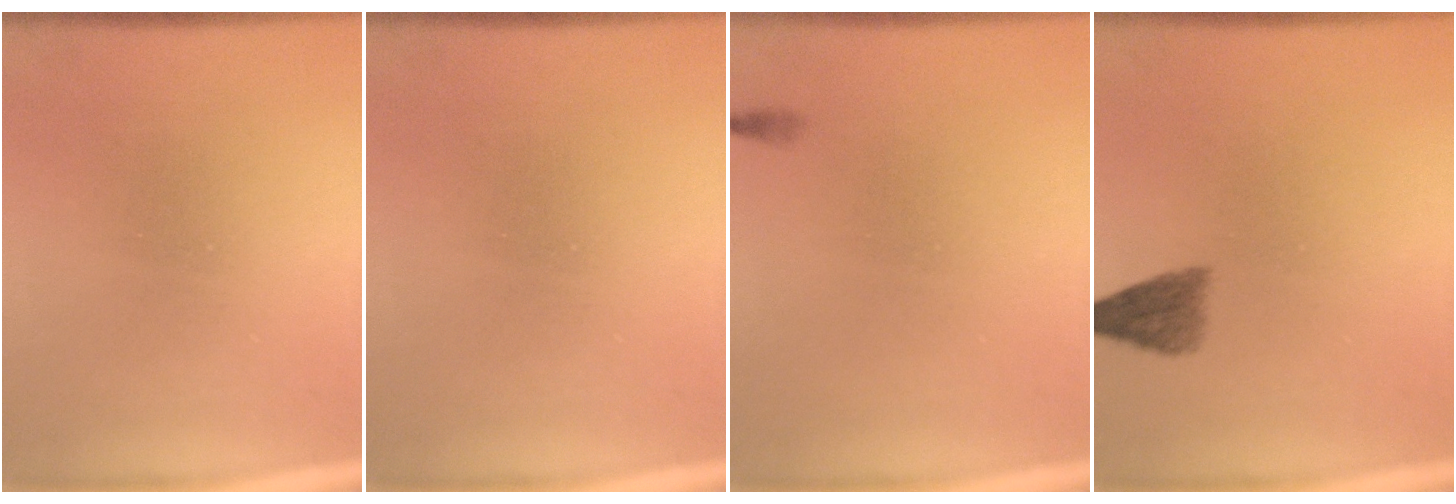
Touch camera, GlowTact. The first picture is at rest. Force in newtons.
{"total": 0.0}
{"total": 0.5}
{"total": 2.9}